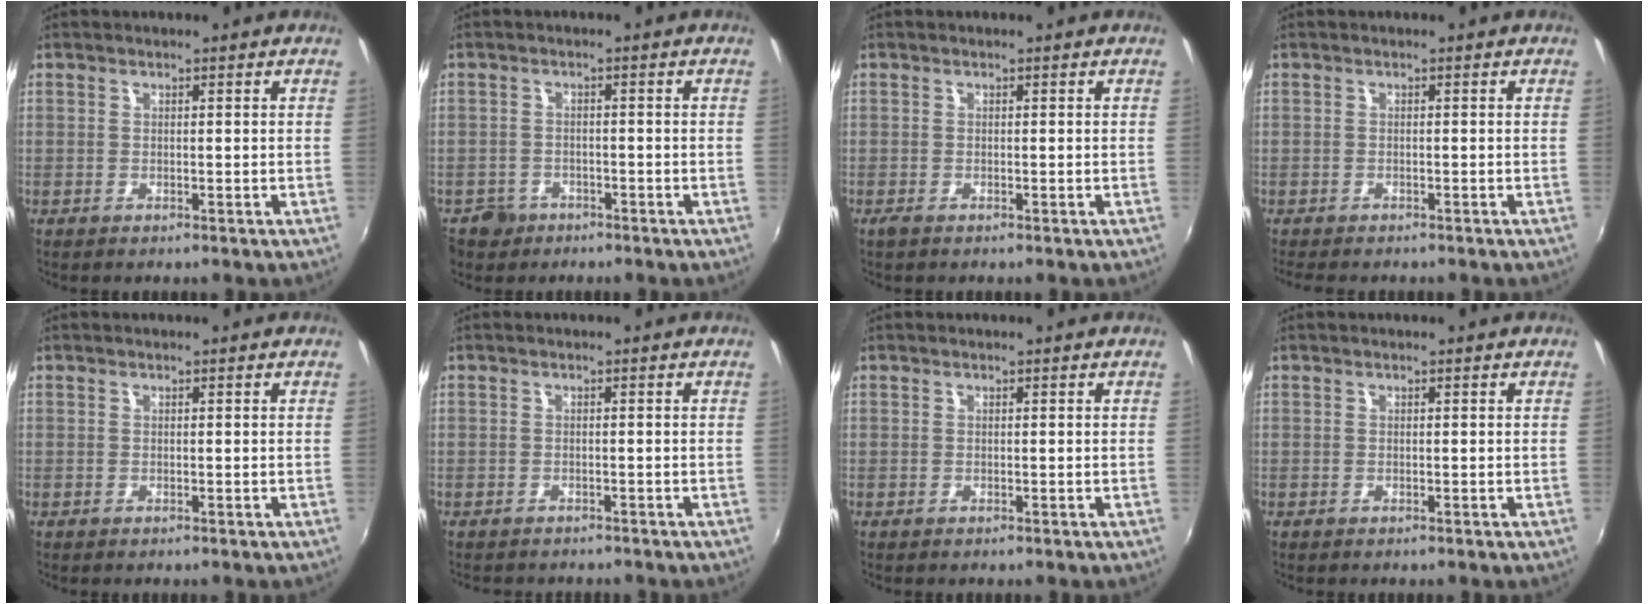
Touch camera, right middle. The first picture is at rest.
{"total": 4.3, "force": [-2.6, 3.3, 0.7], "torque": [-0.028, 0.005, -0.040]}
{"total": 0.8, "force": [-0.5, 0.3, 0.5], "torque": [-0.010, -0.003, -0.011]}
{"total": 2.9, "force": [-2.5, 1.0, 1.1], "torque": [-0.030, -0.012, -0.042]}
{"total": 0.0}
{"total": 1.8, "force": [-1.7, 0.8, 0.3], "torque": [-0.012, -0.004, -0.024]}
{"total": 0.0}
{"total": 0.0}